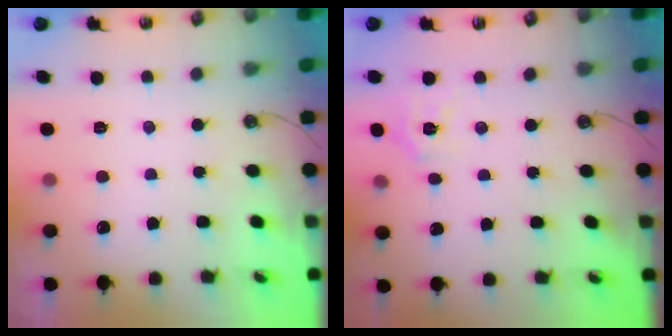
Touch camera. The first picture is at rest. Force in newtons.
{"total": 8.7, "press": 8.7, "slide": 1.1}